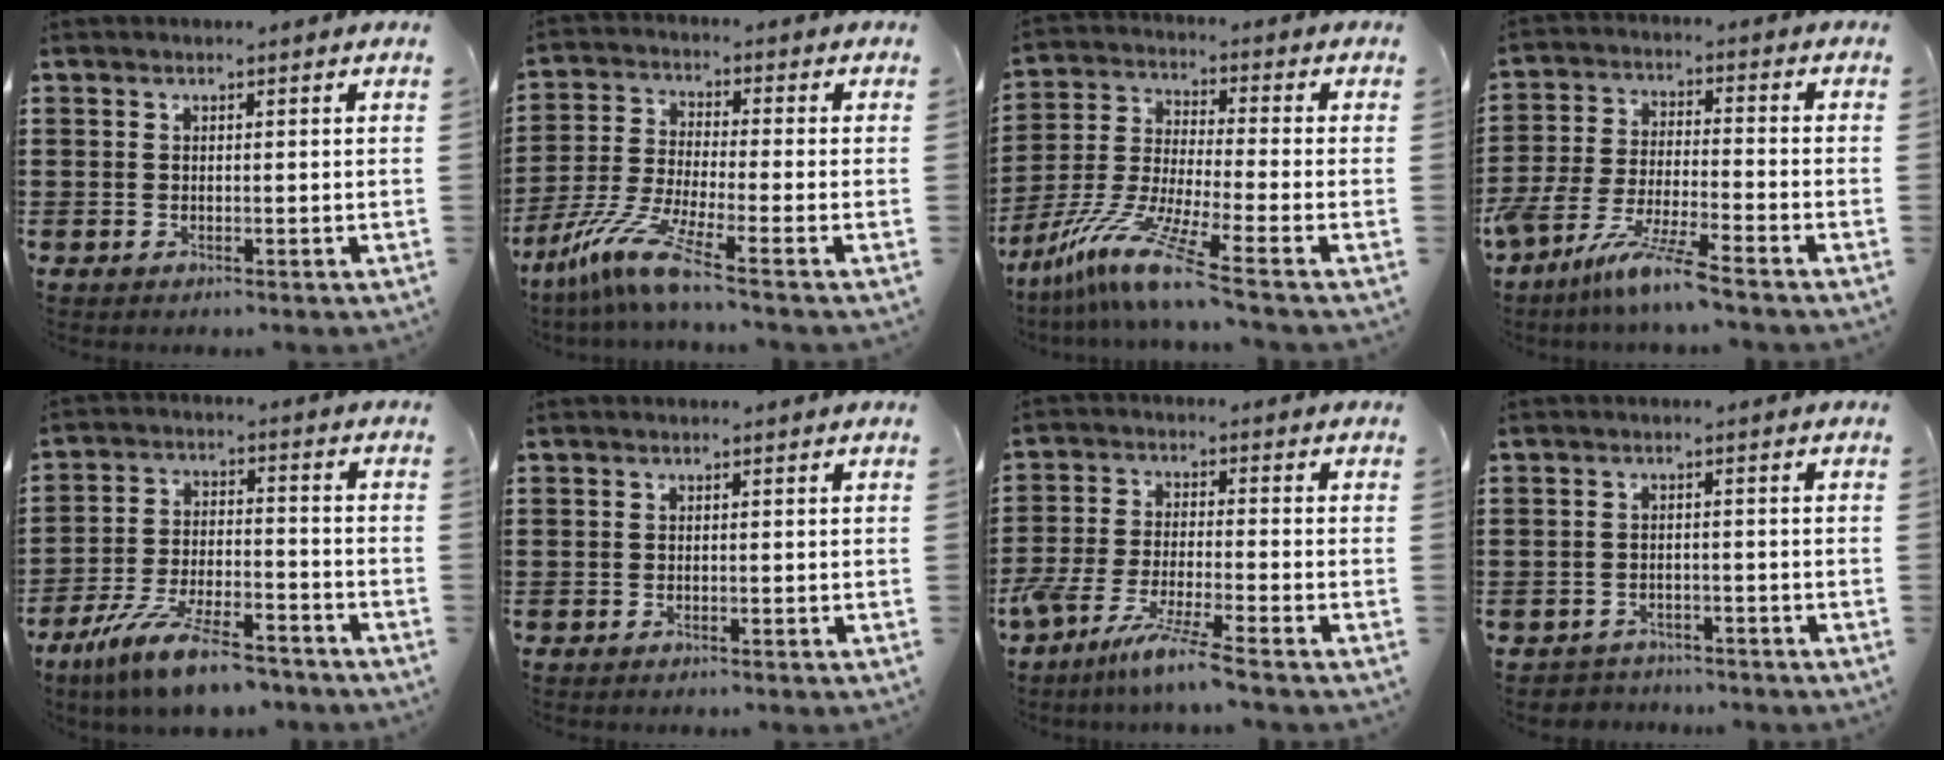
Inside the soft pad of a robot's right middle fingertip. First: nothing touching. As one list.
[{"total": 8.7, "force": [-5.9, 0.3, 6.5], "torque": [-0.153, -0.019, -0.122]}, {"total": 10.1, "force": [-7.3, -0.2, 7.0], "torque": [-0.158, -0.014, -0.153]}, {"total": 9.5, "force": [-8.1, -0.4, 4.9], "torque": [-0.111, -0.007, -0.161]}, {"total": 10.2, "force": [-8.5, 1.3, 5.4], "torque": [-0.114, 0.010, -0.167]}, {"total": 0.0}, {"total": 7.8, "force": [-6.6, -0.6, 4.2], "torque": [-0.097, -0.021, -0.130]}, {"total": 2.0, "force": [-1.9, 0.5, -0.3], "torque": [-0.002, 0.000, -0.045]}]